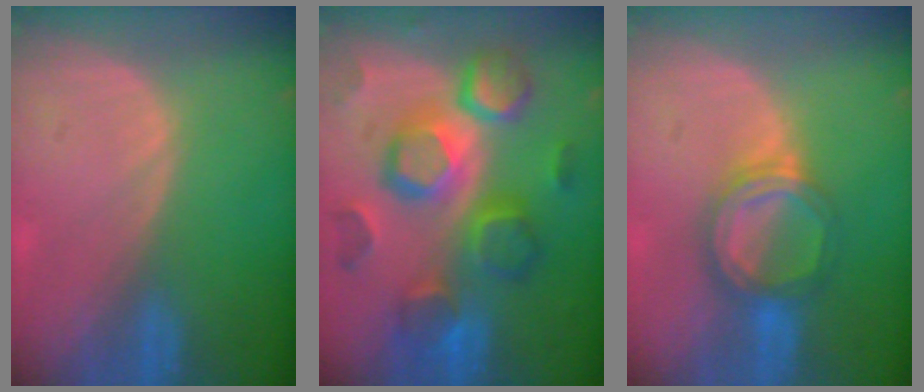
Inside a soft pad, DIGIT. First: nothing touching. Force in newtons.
{"total": 12.3, "press": 12.3, "slide": 1.0}
{"total": 6.4, "press": 5.7, "slide": 3.0}